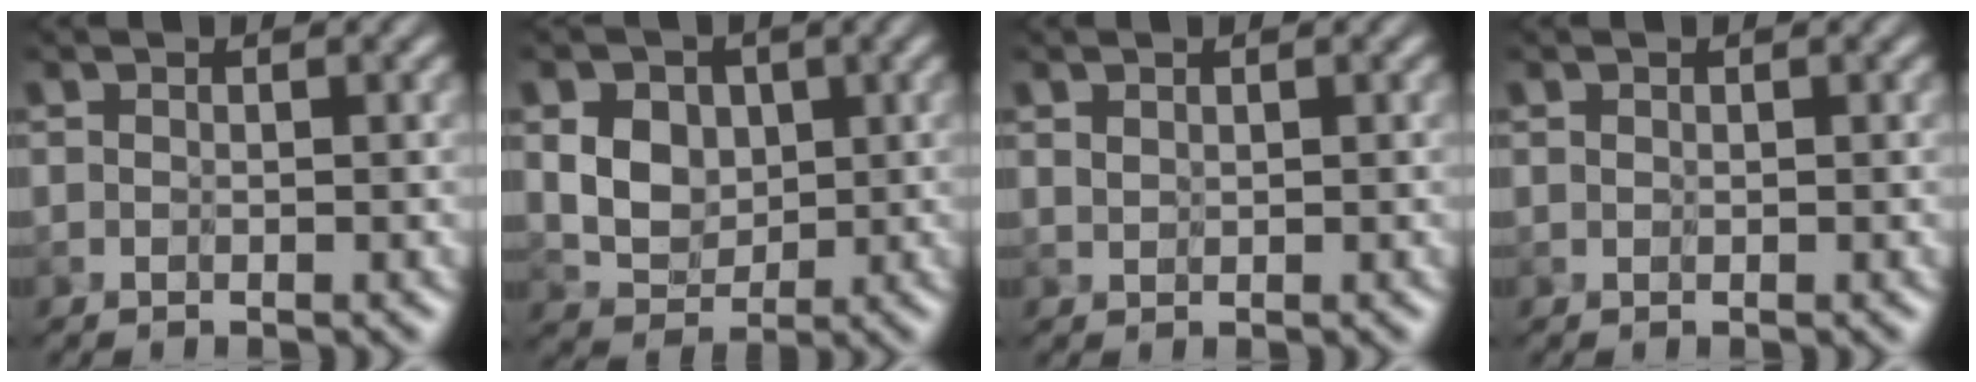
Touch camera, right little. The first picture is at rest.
{"total": 6.5, "force": [1.2, 5.2, 3.7], "torque": [-0.076, 0.008, 0.018]}
{"total": 0.8, "force": [0.5, 0.5, 0.4], "torque": [-0.013, -0.001, 0.014]}
{"total": 0.0}